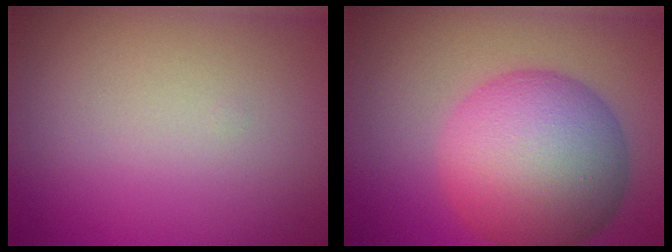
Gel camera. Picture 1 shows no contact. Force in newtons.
{"total": 12.1, "press": 12.1, "slide": 0.1}